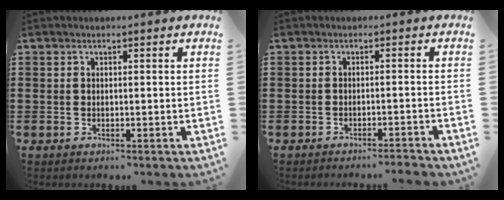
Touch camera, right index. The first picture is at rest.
{"total": 1.8, "force": [-1.7, -0.3, 0.5], "torque": [-0.010, 0.002, -0.035]}